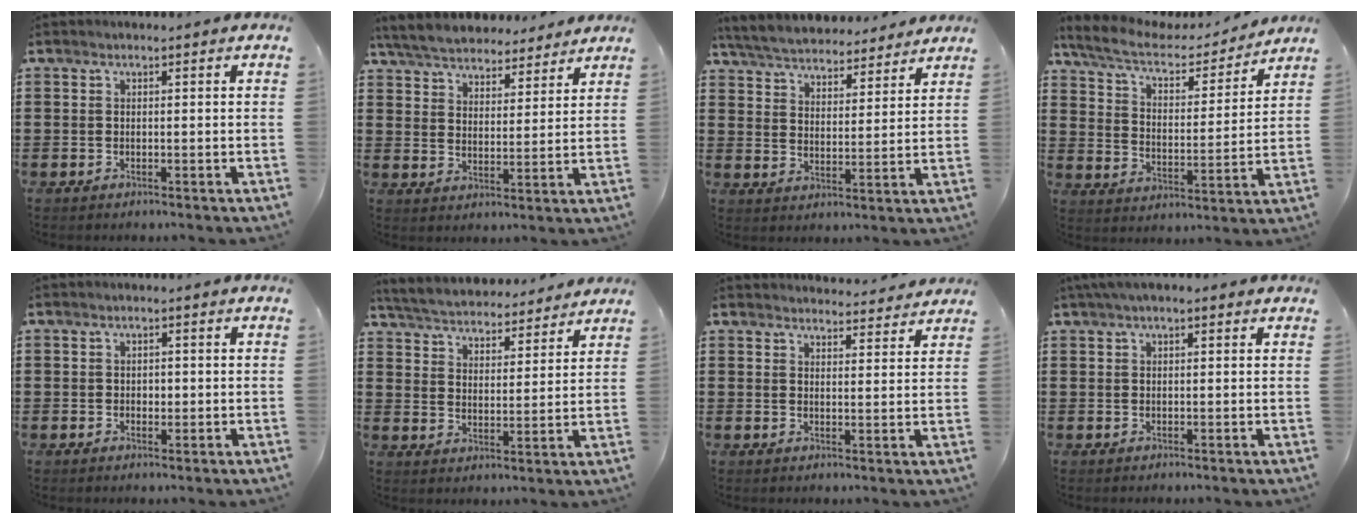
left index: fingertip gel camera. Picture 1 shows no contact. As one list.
[{"total": 5.6, "force": [5.4, 1.1, 1.0], "torque": [-0.047, -0.024, 0.094]}, {"total": 5.4, "force": [5.4, 0.5, 0.7], "torque": [-0.042, -0.032, 0.092]}, {"total": 7.4, "force": [6.1, 2.0, 3.6], "torque": [-0.096, -0.029, 0.104]}, {"total": 1.1, "force": [0.1, 0.9, 0.7], "torque": [-0.017, 0.008, -0.001]}, {"total": 4.6, "force": [4.5, 0.3, 0.2], "torque": [-0.031, -0.034, 0.075]}, {"total": 3.5, "force": [3.5, 0.1, 0.2], "torque": [-0.006, -0.021, 0.063]}, {"total": 2.2, "force": [1.4, 0.8, 1.6], "torque": [-0.033, 0.007, 0.024]}]